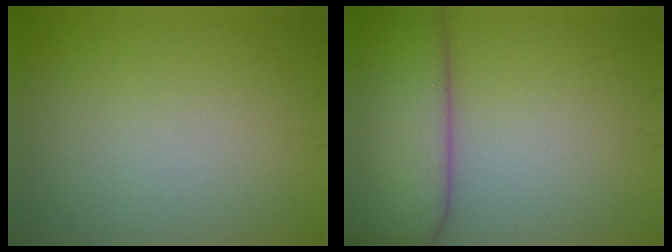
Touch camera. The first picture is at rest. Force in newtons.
{"total": 11.0, "press": 11.0, "slide": 0.8}